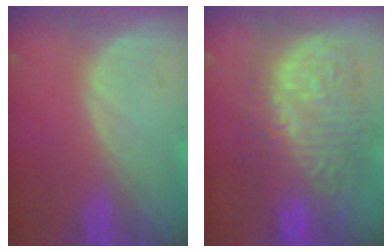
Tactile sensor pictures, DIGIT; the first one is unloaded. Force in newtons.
{"total": 13.4, "press": 13.3, "slide": 1.4}